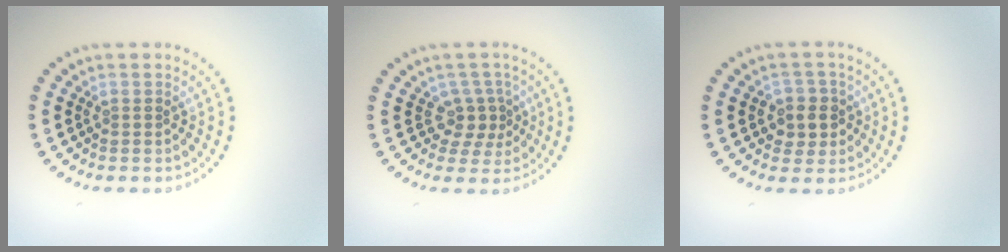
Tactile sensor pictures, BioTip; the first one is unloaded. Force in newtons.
{"total": 2.3, "press": 1.7, "slide": 1.5}
{"total": 2.6, "press": 2.5, "slide": 0.8}